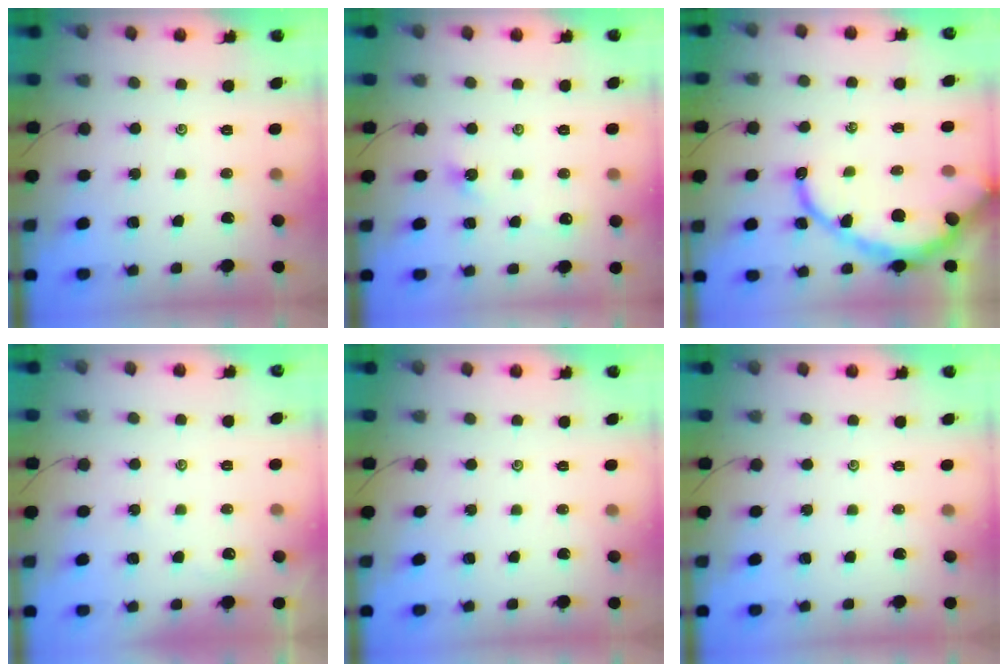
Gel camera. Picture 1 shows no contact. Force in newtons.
{"total": 4.2, "press": 4.2, "slide": 0.5}
{"total": 14.2, "press": 14.1, "slide": 1.4}
{"total": 1.7, "press": 1.7, "slide": 0.3}
{"total": 0.0}
{"total": 0.0}